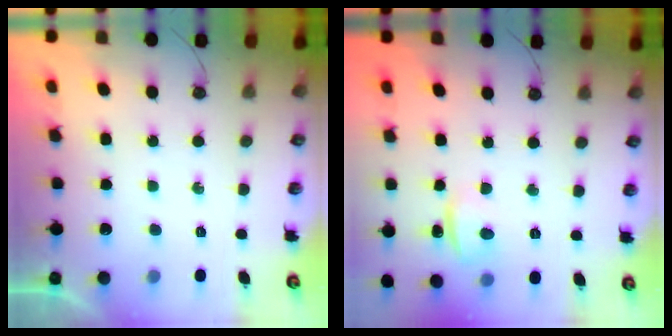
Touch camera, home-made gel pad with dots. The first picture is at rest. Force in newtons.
{"total": 1.5, "press": 1.3, "slide": 0.7}